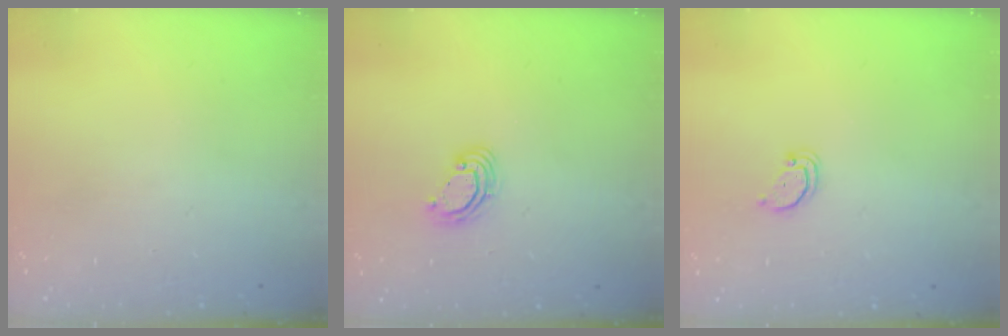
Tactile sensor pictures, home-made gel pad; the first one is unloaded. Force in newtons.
{"total": 4.8, "press": 4.8, "slide": 0.3}
{"total": 2.0, "press": 2.0, "slide": 0.2}